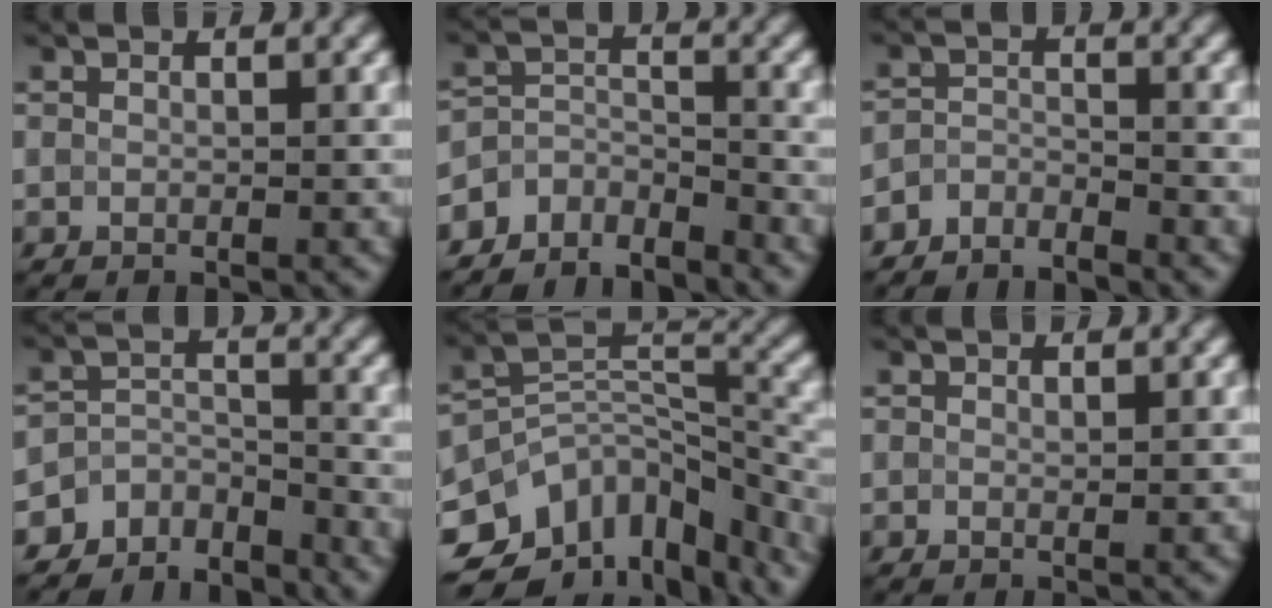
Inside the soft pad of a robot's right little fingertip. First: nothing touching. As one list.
[{"total": 4.7, "force": [-4.2, 1.8, 0.8], "torque": [-0.002, 0.000, -0.083]}, {"total": 2.8, "force": [-2.7, 0.7, 0.4], "torque": [-0.007, -0.001, -0.059]}, {"total": 5.3, "force": [-4.6, 2.4, 0.4], "torque": [0.005, -0.007, -0.080]}, {"total": 14.2, "force": [-9.1, 8.8, 6.6], "torque": [-0.149, 0.002, -0.114]}, {"total": 0.0}]